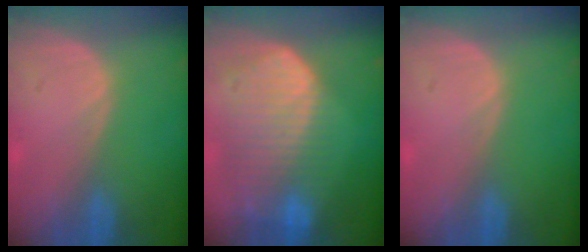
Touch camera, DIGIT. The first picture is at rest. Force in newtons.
{"total": 10.2, "press": 8.8, "slide": 5.1}
{"total": 0.0}